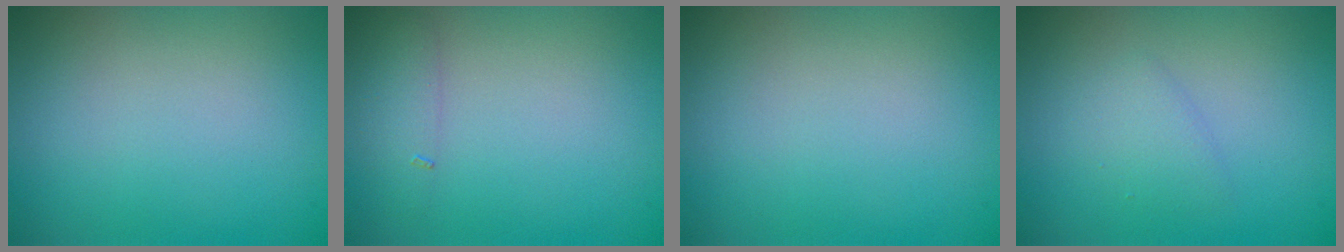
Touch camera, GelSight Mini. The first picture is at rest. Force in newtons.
{"total": 1.3, "press": 1.3, "slide": 0.0}
{"total": 0.0}
{"total": 1.4, "press": 1.4, "slide": 0.0}